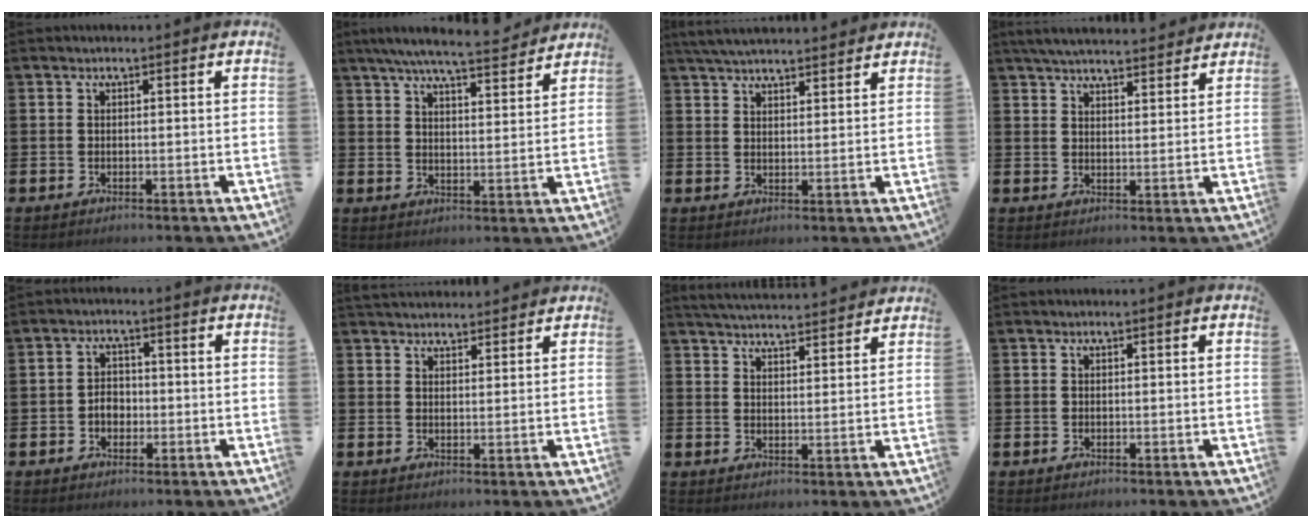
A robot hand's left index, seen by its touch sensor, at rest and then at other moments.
{"total": 7.1, "force": [6.6, 0.5, 2.5], "torque": [-0.055, -0.036, 0.115]}
{"total": 4.5, "force": [4.4, 0.6, 0.9], "torque": [-0.032, -0.011, 0.084]}
{"total": 5.1, "force": [4.9, 0.7, 1.0], "torque": [-0.028, -0.023, 0.088]}
{"total": 2.8, "force": [-0.8, 2.1, 1.6], "torque": [-0.015, -0.002, -0.021]}
{"total": 2.9, "force": [2.8, 0.7, 0.0], "torque": [-0.001, -0.014, 0.051]}
{"total": 4.8, "force": [4.8, 0.3, 0.3], "torque": [-0.020, -0.030, 0.086]}
{"total": 0.0}